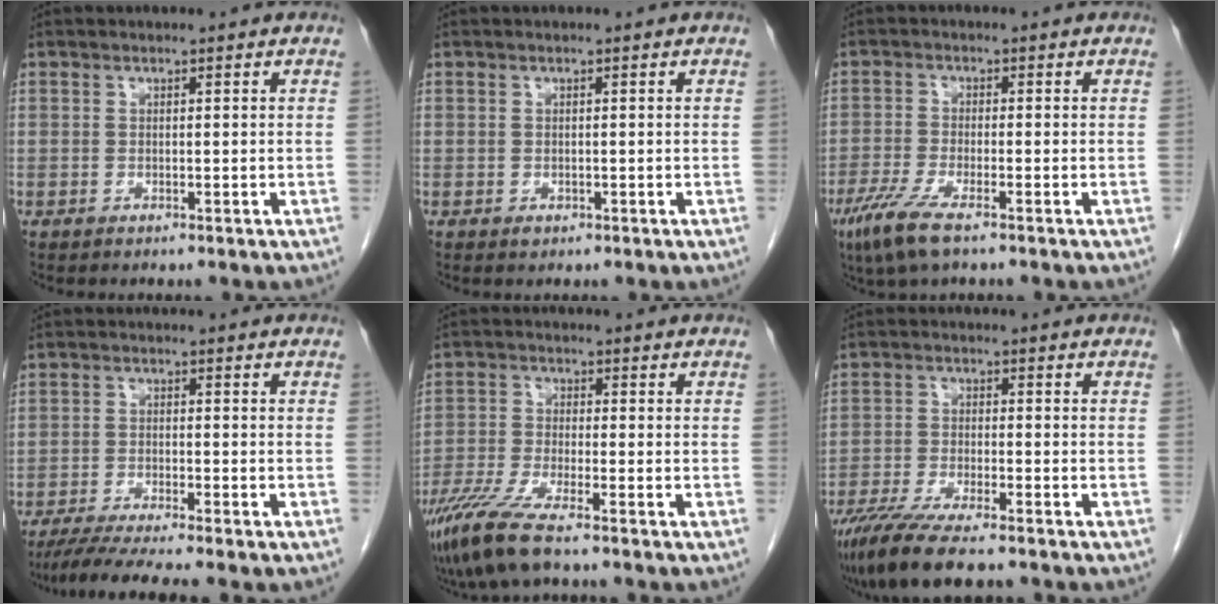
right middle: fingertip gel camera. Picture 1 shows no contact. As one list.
[{"total": 0.6, "force": [-0.3, 0.5, 0.3], "torque": [-0.006, 0.000, -0.001]}, {"total": 6.1, "force": [-3.9, 0.9, 4.6], "torque": [-0.103, -0.017, -0.072]}, {"total": 7.5, "force": [-6.2, -0.7, 4.1], "torque": [-0.064, -0.021, -0.103]}, {"total": 7.6, "force": [-5.5, 0.3, 5.3], "torque": [-0.113, -0.024, -0.108]}, {"total": 11.1, "force": [-8.9, 1.5, 6.5], "torque": [-0.108, -0.026, -0.146]}]